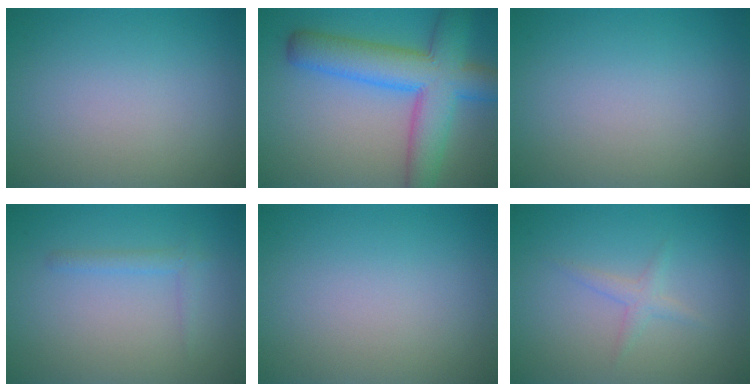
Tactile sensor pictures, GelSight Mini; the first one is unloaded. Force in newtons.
{"total": 9.0, "press": 9.0, "slide": 0.3}
{"total": 0.0}
{"total": 1.1, "press": 1.1, "slide": 0.1}
{"total": 0.0}
{"total": 1.3, "press": 1.3, "slide": 0.1}